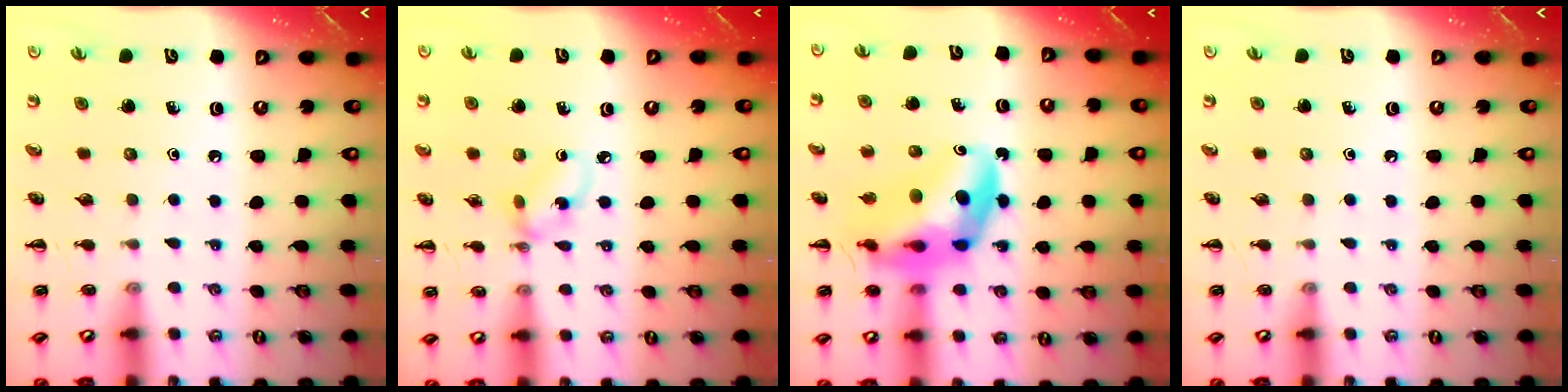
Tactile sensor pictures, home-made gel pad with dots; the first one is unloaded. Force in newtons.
{"total": 4.4, "press": 4.3, "slide": 0.8}
{"total": 15.1, "press": 14.4, "slide": 4.3}
{"total": 0.0}